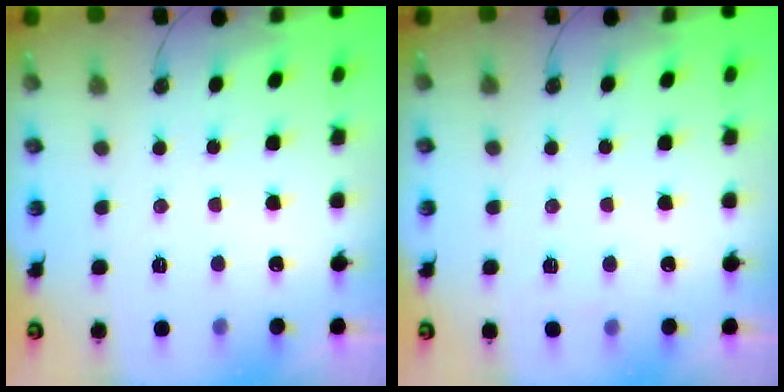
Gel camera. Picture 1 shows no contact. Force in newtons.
{"total": 2.9, "press": 2.9, "slide": 0.2}